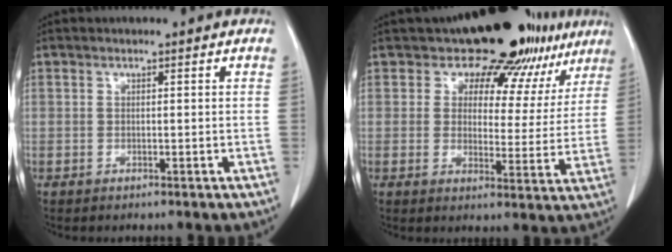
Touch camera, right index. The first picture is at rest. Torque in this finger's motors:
{"motor_torque": [0.86, 0.94, 0.33, 0.09]}